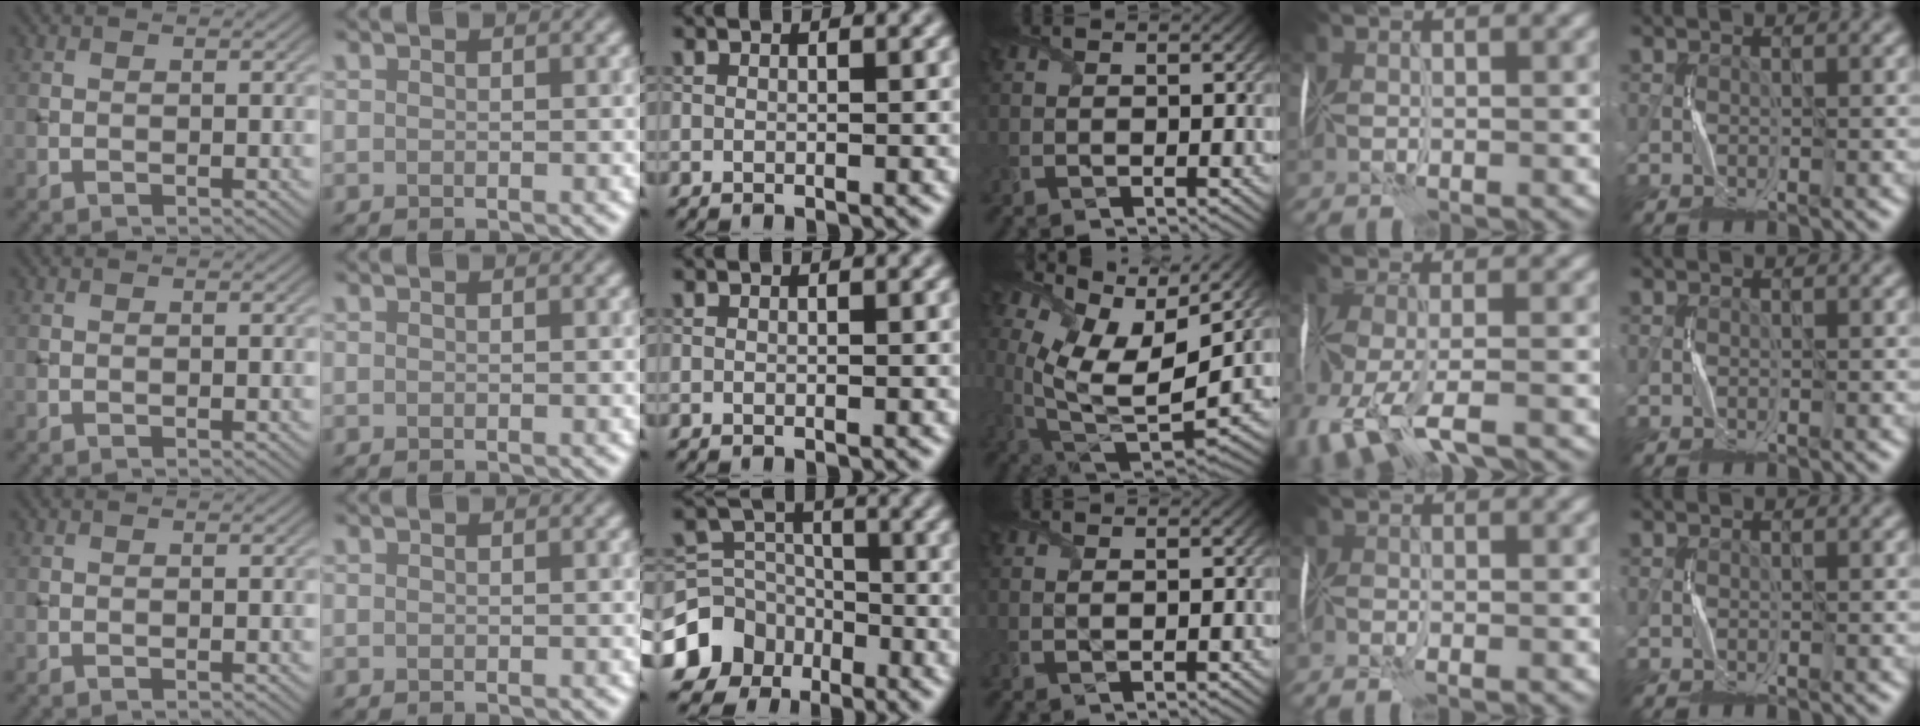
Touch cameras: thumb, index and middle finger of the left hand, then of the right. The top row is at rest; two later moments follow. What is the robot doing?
{"motion": "fold", "object": "map"}